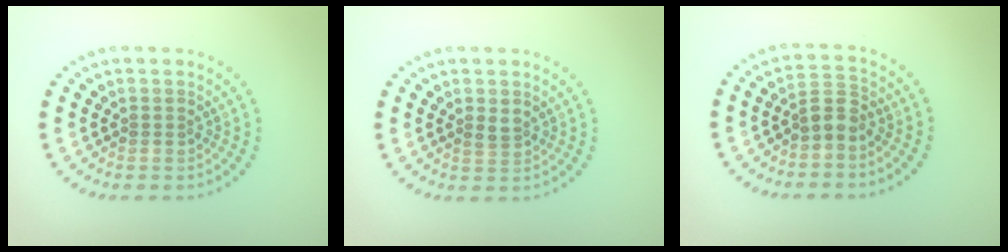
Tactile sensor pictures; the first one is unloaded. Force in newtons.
{"total": 1.0, "press": 1.0, "slide": 0.2}
{"total": 2.0, "press": 1.7, "slide": 1.1}